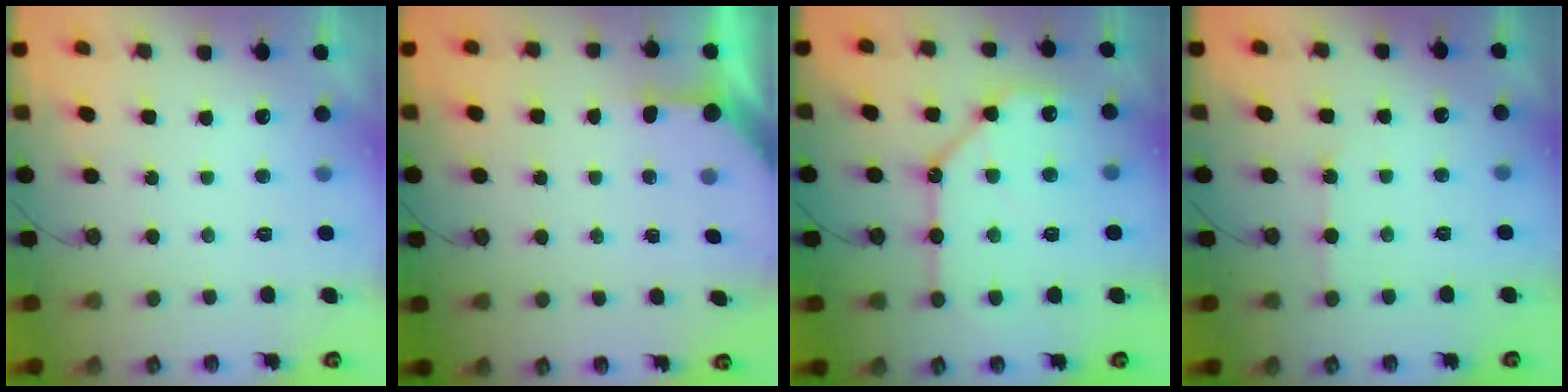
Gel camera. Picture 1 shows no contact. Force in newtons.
{"total": 4.2, "press": 4.1, "slide": 0.4}
{"total": 14.3, "press": 14.2, "slide": 1.3}
{"total": 2.9, "press": 2.9, "slide": 0.5}